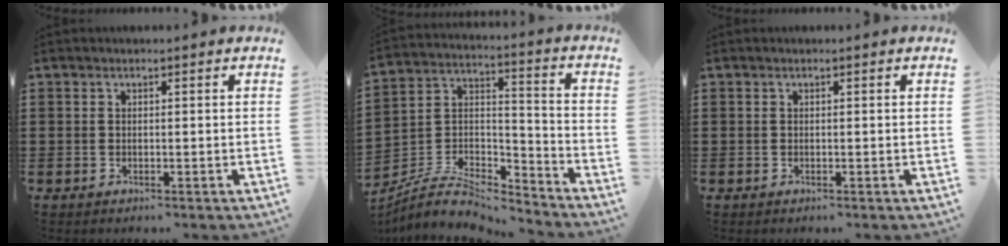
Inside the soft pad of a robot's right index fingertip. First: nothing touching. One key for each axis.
{"total": 7.4, "fx": -6.3, "fy": 2.7, "fz": 2.8, "tx": -0.065, "ty": 0.005, "tz": -0.124}
{"total": 0.0}